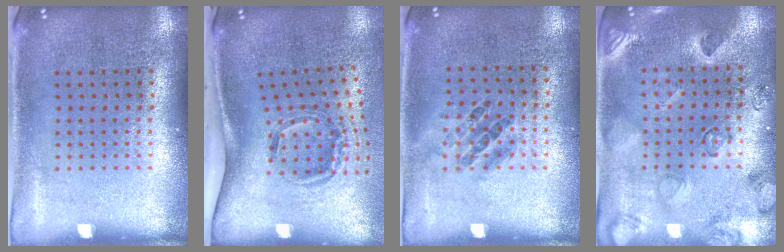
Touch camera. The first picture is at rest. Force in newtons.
{"total": 2.0, "press": 1.2, "slide": 1.6}
{"total": 0.9, "press": 0.6, "slide": 0.7}
{"total": 2.3, "press": 2.0, "slide": 1.1}